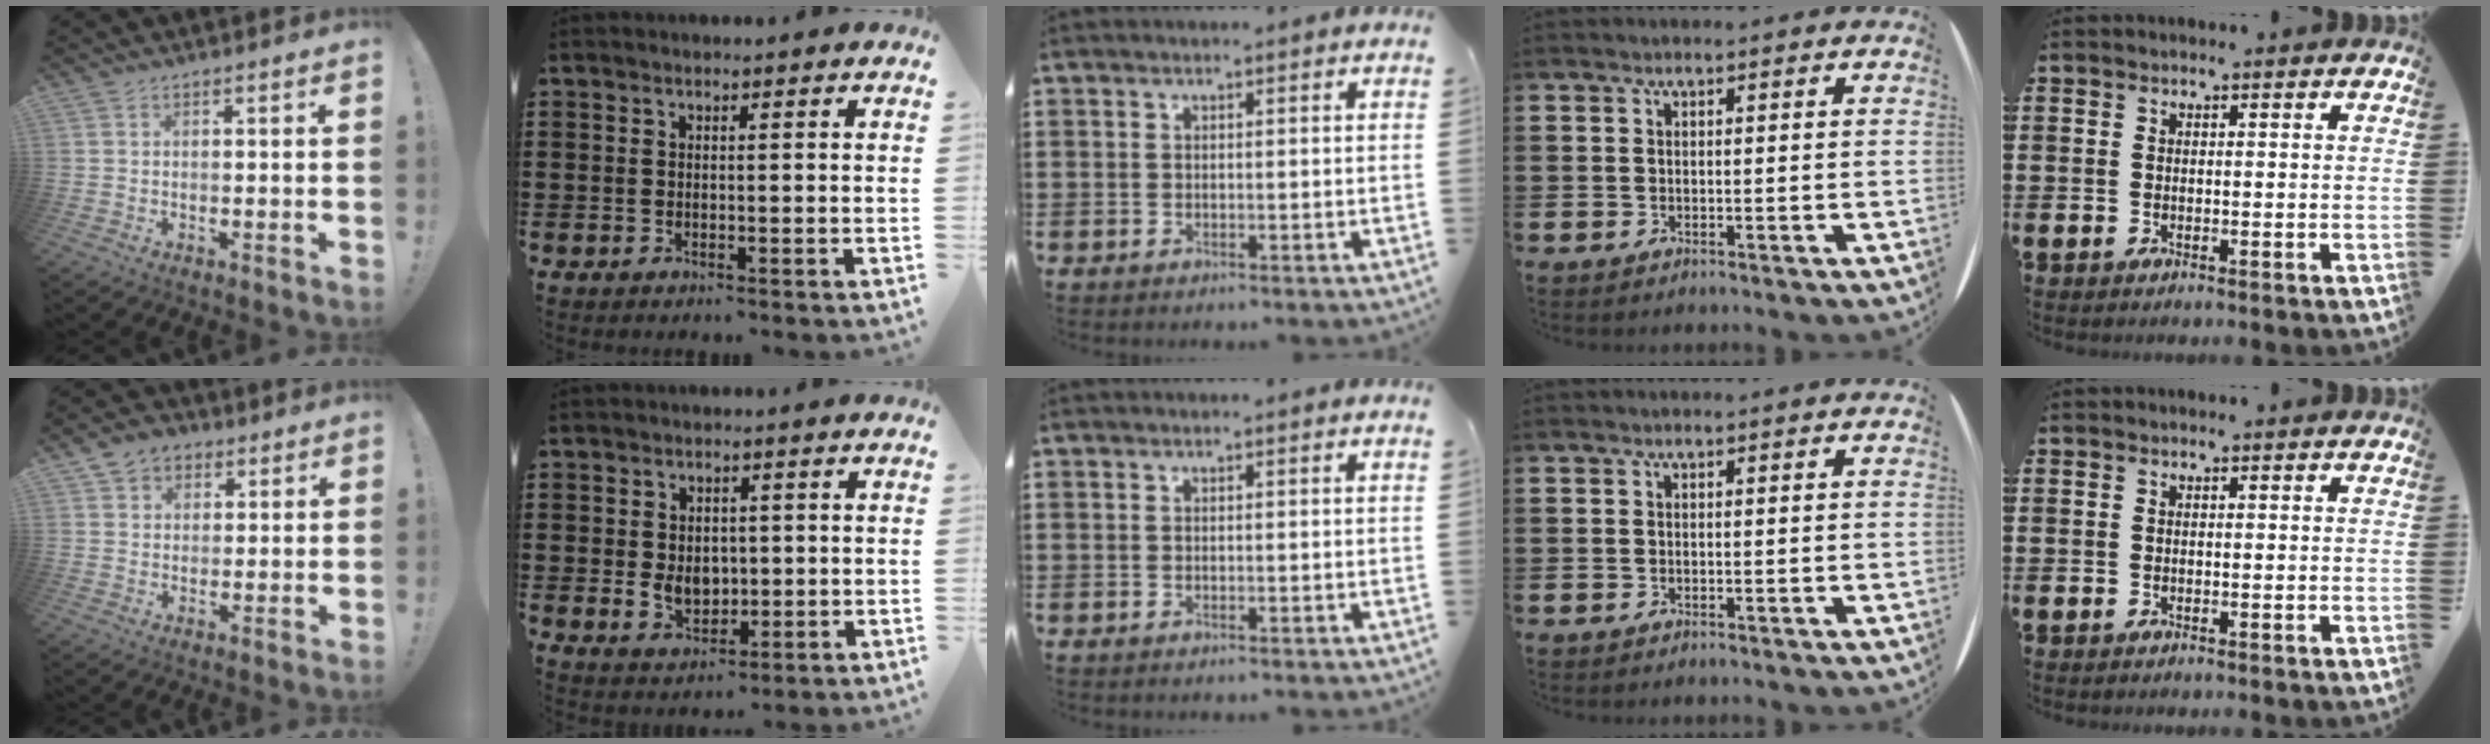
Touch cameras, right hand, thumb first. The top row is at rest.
{"thumb": {"total": 5.9, "force": [2.5, 5.1, 1.6], "torque": [-0.026, -0.004, 0.050]}, "index": {"total": 4.6, "force": [0.0, 3.5, 3.0], "torque": [-0.056, 0.008, -0.003]}}